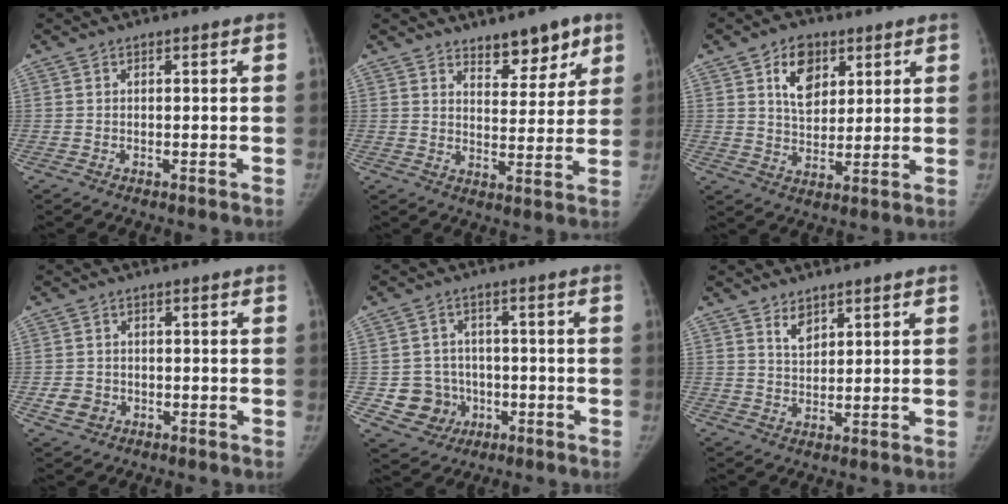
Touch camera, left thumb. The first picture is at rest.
{"total": 8.2, "force": [5.8, 3.7, 4.5], "torque": [-0.025, -0.040, 0.087]}
{"total": 9.1, "force": [4.0, 6.2, 5.3], "torque": [-0.054, -0.020, 0.068]}
{"total": 3.8, "force": [-1.3, 3.2, 1.5], "torque": [-0.016, 0.008, -0.019]}
{"total": 8.4, "force": [-2.0, 7.9, 1.8], "torque": [-0.002, 0.018, -0.024]}
{"total": 3.3, "force": [2.2, 1.9, 1.6], "torque": [-0.014, -0.019, 0.045]}